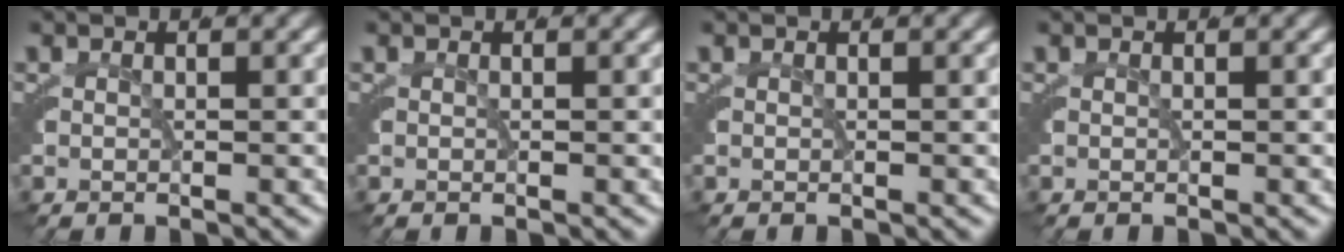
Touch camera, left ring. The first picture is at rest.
{"total": 0.0}
{"total": 0.0}
{"total": 0.0}